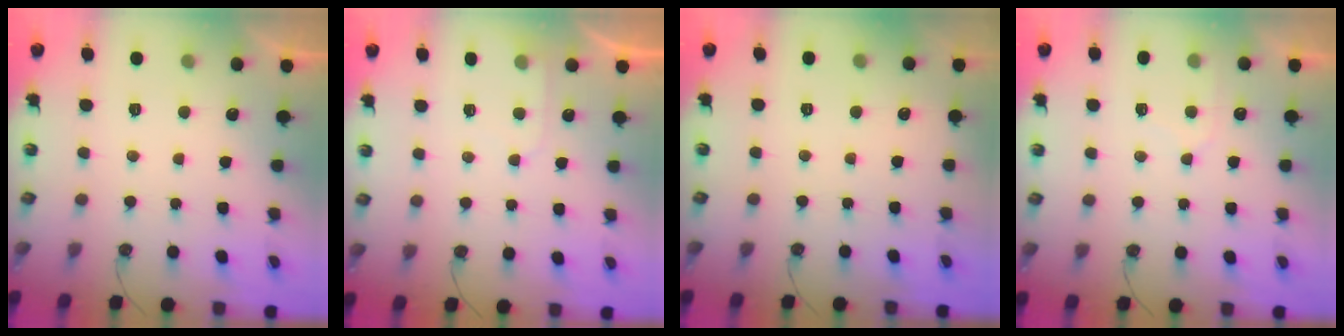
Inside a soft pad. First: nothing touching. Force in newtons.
{"total": 5.3, "press": 5.2, "slide": 0.7}
{"total": 0.0}
{"total": 6.2, "press": 6.1, "slide": 0.6}